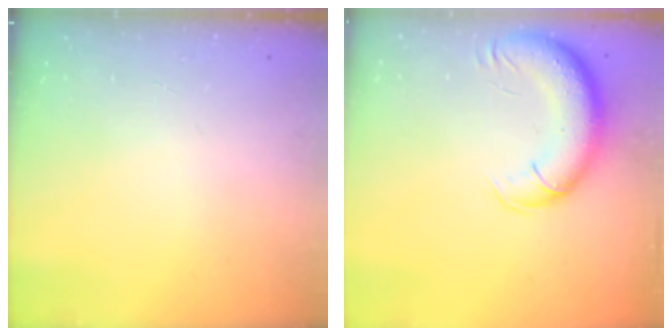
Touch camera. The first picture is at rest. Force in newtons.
{"total": 13.8, "press": 13.2, "slide": 4.1}